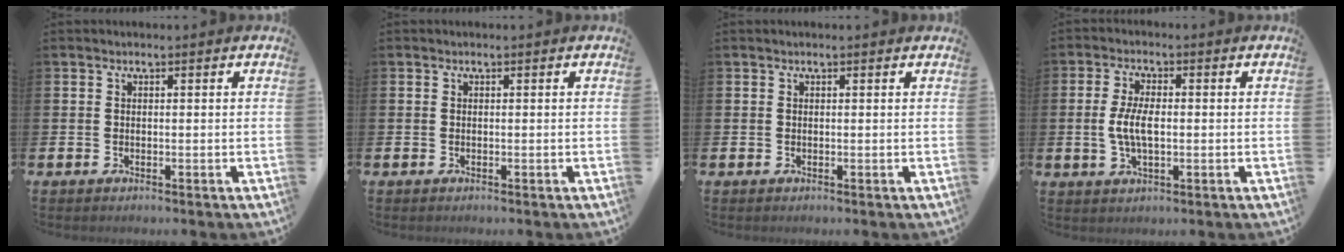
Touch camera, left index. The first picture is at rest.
{"total": 0.0}
{"total": 0.0}
{"total": 4.8, "force": [0.0, 2.1, 4.3], "torque": [-0.089, -0.001, -0.008]}